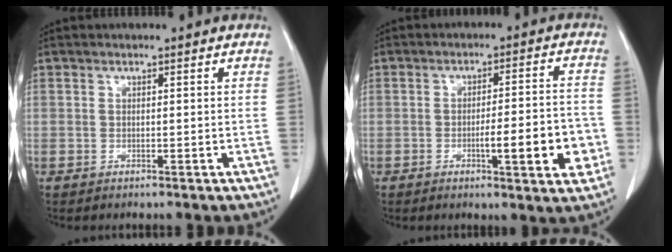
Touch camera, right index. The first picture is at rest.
{"total": 9.3, "force": [-2.8, 1.3, 8.8], "torque": [-0.122, 0.006, -0.035]}